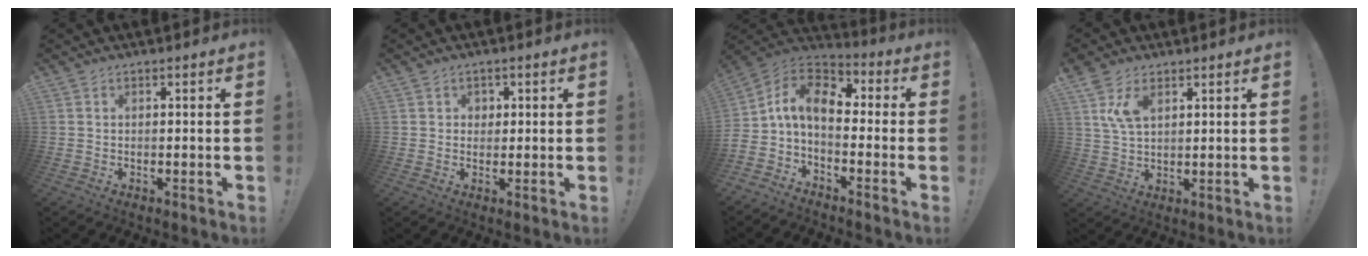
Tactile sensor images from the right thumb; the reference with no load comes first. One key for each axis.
{"total": 2.3, "fx": 0.7, "fy": 2.1, "fz": 0.5, "tx": -0.005, "ty": -0.002, "tz": 0.010}
{"total": 11.1, "fx": 0.7, "fy": 6.3, "fz": 9.1, "tx": -0.174, "ty": 0.012, "tz": 0.016}
{"total": 8.6, "fx": 4.2, "fy": 4.9, "fz": 5.7, "tx": -0.107, "ty": -0.007, "tz": 0.081}